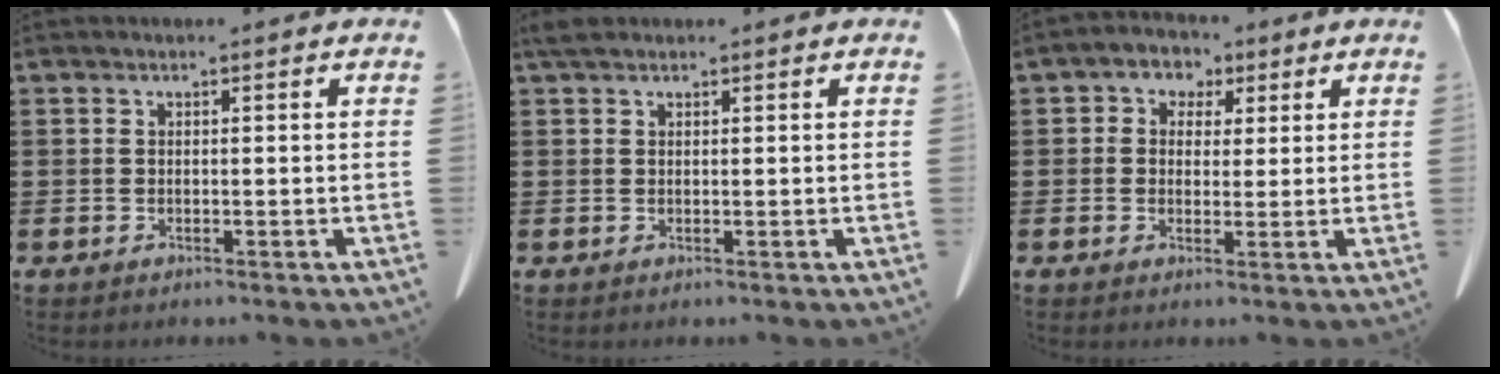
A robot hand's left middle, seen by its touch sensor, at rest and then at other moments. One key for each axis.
{"total": 1.5, "fx": 1.1, "fy": 0.6, "fz": 0.7, "tx": -0.019, "ty": 0.003, "tz": 0.022}
{"total": 2.8, "fx": 0.9, "fy": 2.6, "fz": 0.3, "tx": -0.024, "ty": 0.010, "tz": 0.011}